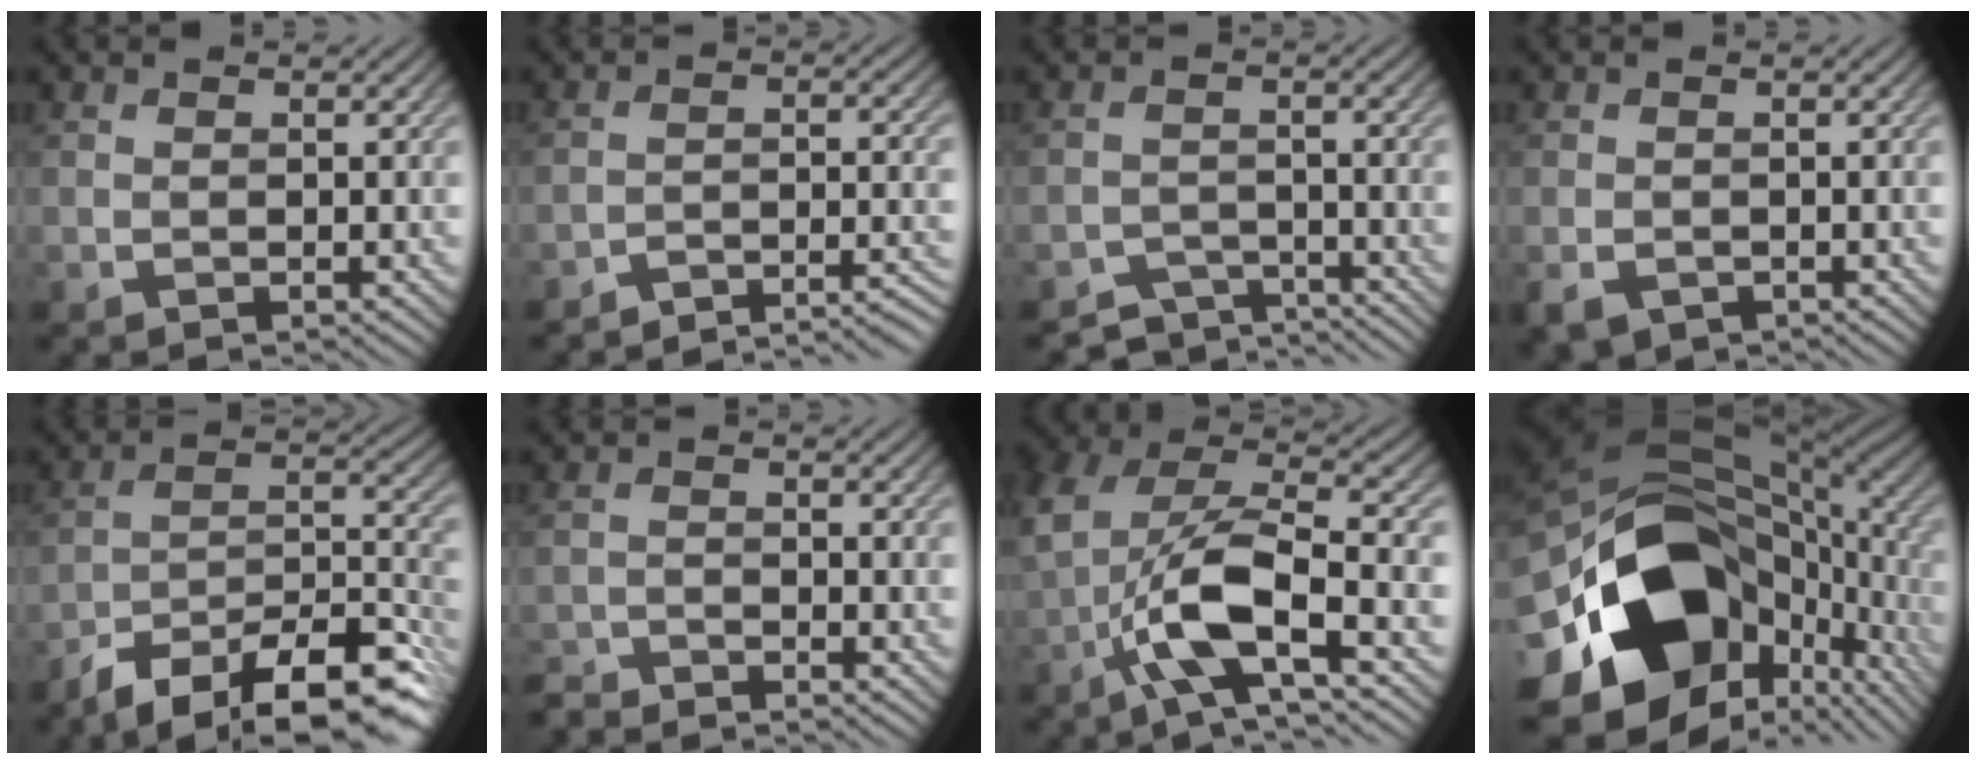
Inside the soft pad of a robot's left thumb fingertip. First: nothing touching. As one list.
[{"total": 5.7, "force": [-5.2, 0.8, 2.1], "torque": [-0.031, 0.009, -0.078]}, {"total": 4.8, "force": [-4.5, 1.3, 1.1], "torque": [-0.017, -0.007, -0.069]}, {"total": 2.4, "force": [-1.4, 1.5, 1.2], "torque": [-0.025, -0.009, -0.028]}, {"total": 13.5, "force": [-10.1, 4.3, 8.0], "torque": [-0.139, -0.008, -0.174]}, {"total": 2.9, "force": [-2.9, 0.0, 0.4], "torque": [-0.012, -0.003, -0.064]}, {"total": 12.0, "force": [-3.5, 5.1, 10.3], "torque": [-0.208, 0.004, -0.076]}, {"total": 20.4, "force": [-6.0, 14.1, 13.5], "torque": [-0.249, -0.052, -0.061]}]